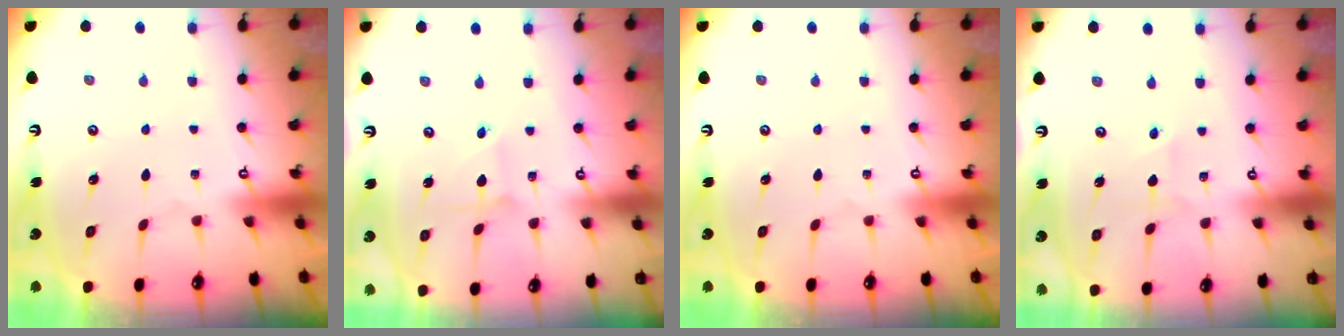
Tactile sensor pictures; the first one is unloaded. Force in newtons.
{"total": 2.2, "press": 2.2, "slide": 0.1}
{"total": 0.0}
{"total": 1.8, "press": 1.7, "slide": 0.6}